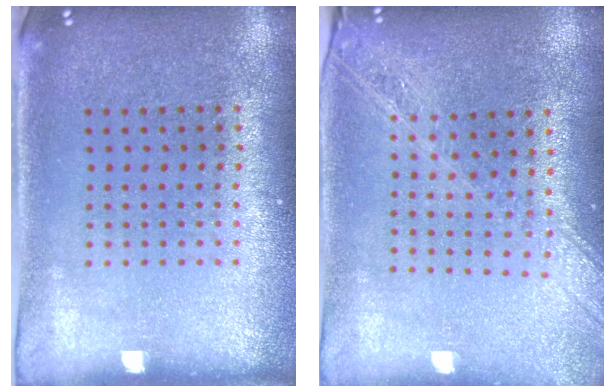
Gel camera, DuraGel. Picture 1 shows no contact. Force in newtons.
{"total": 2.0, "press": 1.8, "slide": 1.0}